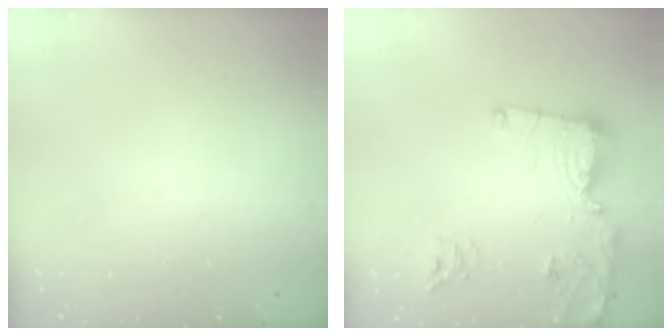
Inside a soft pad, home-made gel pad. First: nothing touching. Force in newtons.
{"total": 14.6, "press": 14.6, "slide": 1.0}